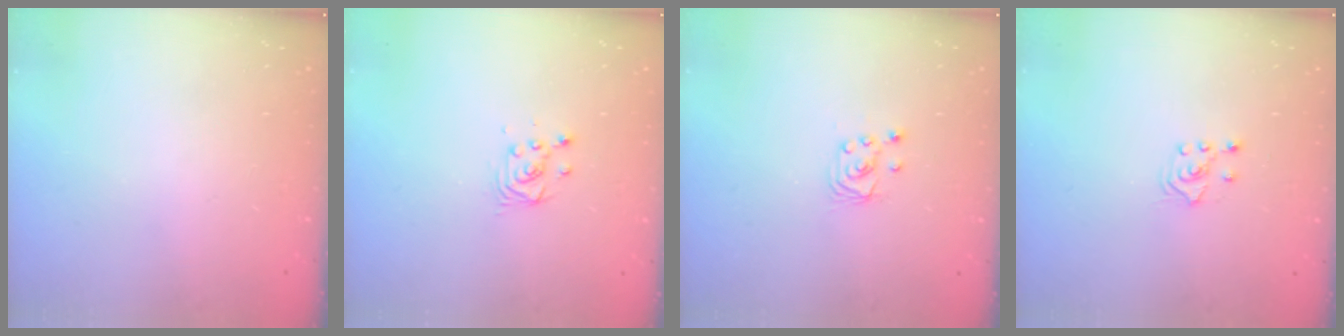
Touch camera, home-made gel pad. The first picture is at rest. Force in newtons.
{"total": 3.4, "press": 3.4, "slide": 0.3}
{"total": 2.4, "press": 2.4, "slide": 0.2}
{"total": 3.1, "press": 3.0, "slide": 0.8}